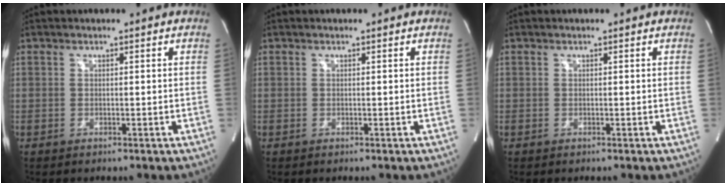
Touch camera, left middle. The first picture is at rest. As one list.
[{"total": 0.0}, {"total": 0.0}]